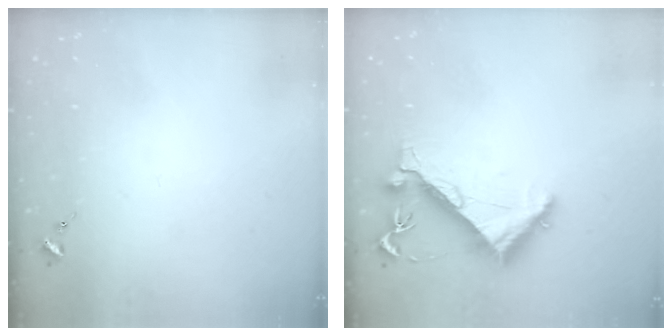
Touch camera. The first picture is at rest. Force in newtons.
{"total": 6.7, "press": 6.6, "slide": 0.7}